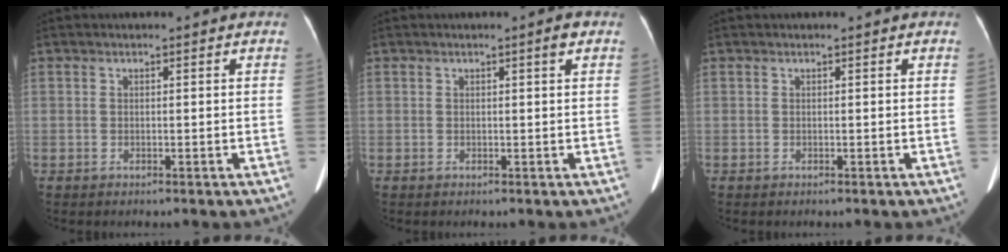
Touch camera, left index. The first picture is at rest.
{"total": 0.8, "force": [0.3, -0.1, 0.8], "torque": [-0.015, -0.003, 0.003]}
{"total": 0.0}